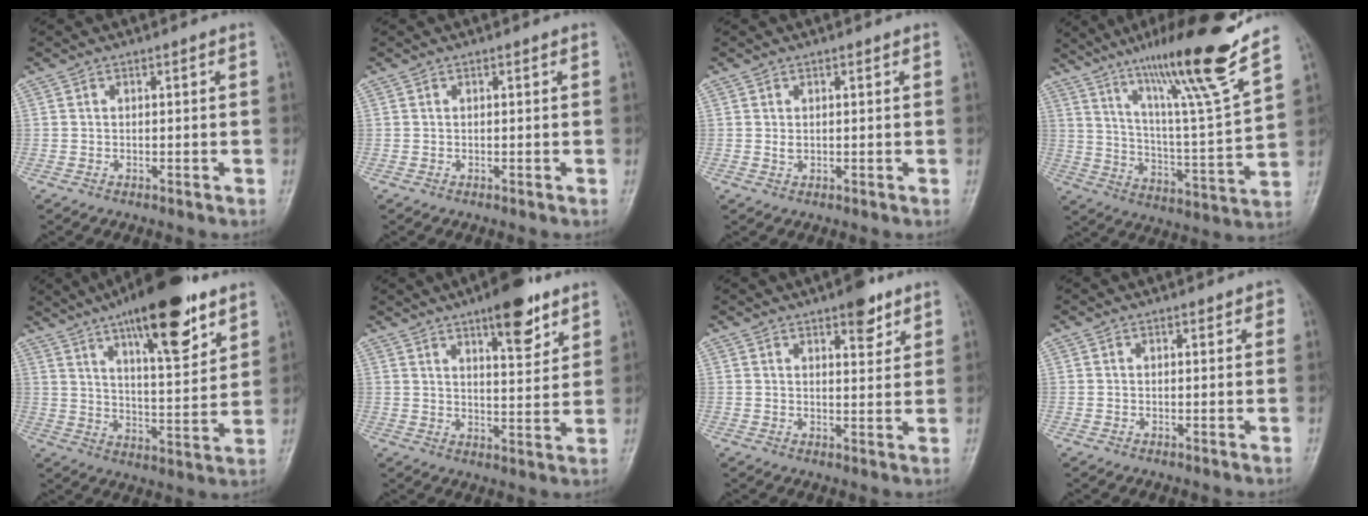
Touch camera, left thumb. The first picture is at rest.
{"total": 0.0}
{"total": 1.1, "force": [0.4, 0.7, 0.8], "torque": [-0.011, -0.004, 0.011]}
{"total": 21.0, "force": [14.8, 0.1, 14.9], "torque": [-0.217, -0.074, 0.246]}
{"total": 19.4, "force": [11.7, 5.8, 14.3], "torque": [-0.190, -0.050, 0.187]}
{"total": 10.5, "force": [6.6, 3.4, 7.4], "torque": [-0.086, -0.037, 0.097]}
{"total": 5.6, "force": [3.6, 2.2, 3.6], "torque": [-0.031, -0.019, 0.048]}
{"total": 1.4, "force": [0.9, 0.8, 0.8], "torque": [0.001, -0.002, 0.007]}